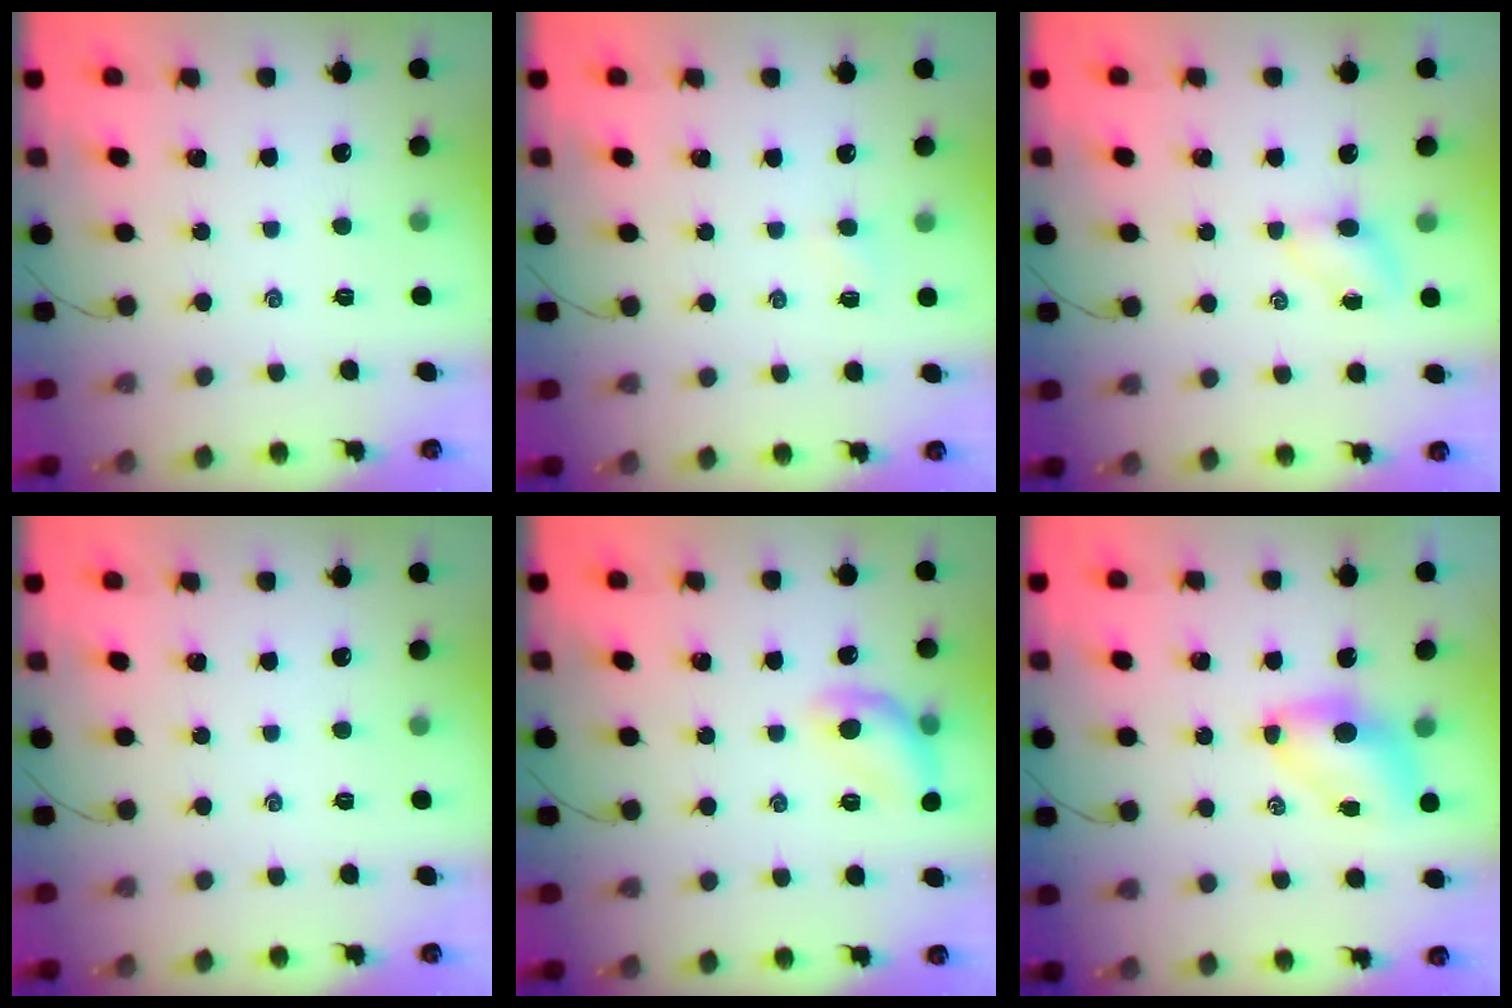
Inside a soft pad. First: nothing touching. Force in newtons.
{"total": 2.5, "press": 2.4, "slide": 0.8}
{"total": 3.7, "press": 3.5, "slide": 1.2}
{"total": 0.0}
{"total": 10.7, "press": 10.7, "slide": 0.5}
{"total": 6.5, "press": 6.4, "slide": 1.1}